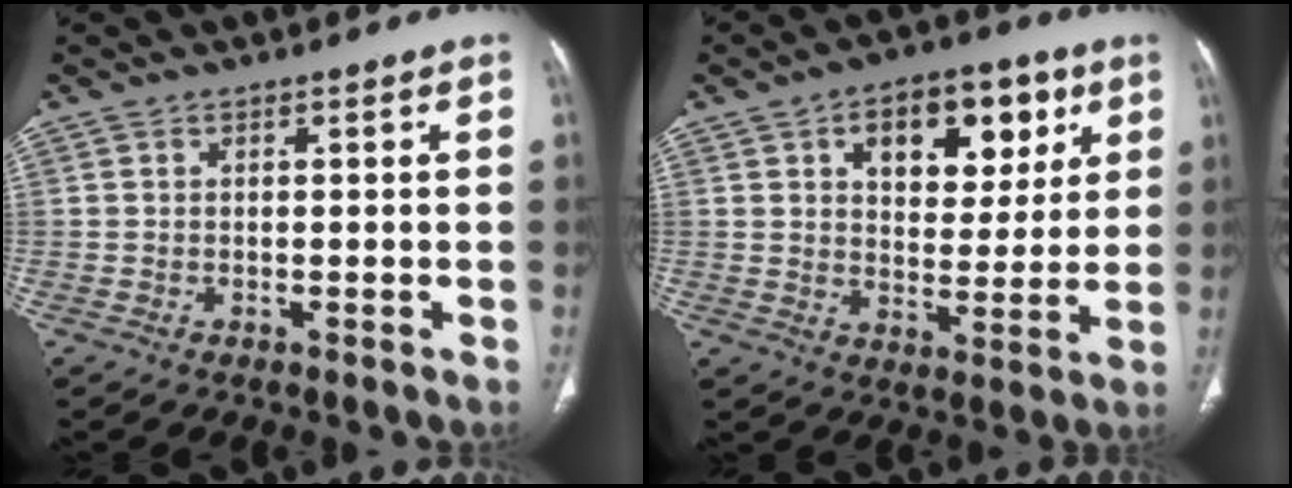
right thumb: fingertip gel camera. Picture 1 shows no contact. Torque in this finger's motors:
{"motor_torque": [1.24, 3.77, 0.50, -0.40, 0.04]}